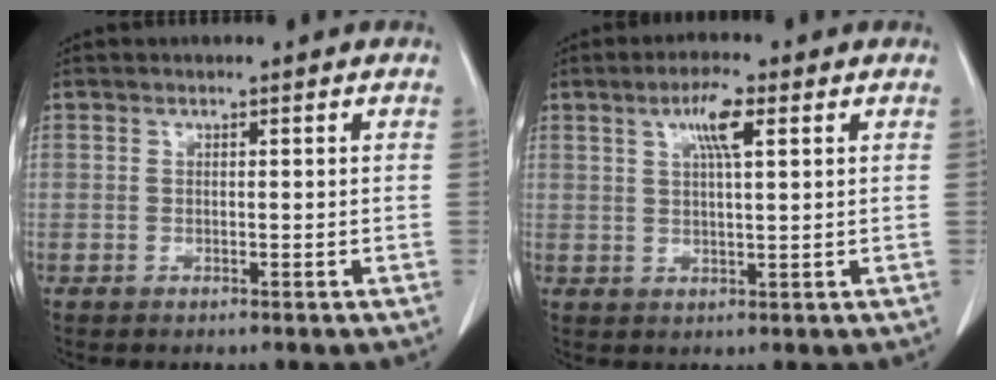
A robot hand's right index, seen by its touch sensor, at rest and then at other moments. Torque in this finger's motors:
{"motor_torque": [0.38, 0.07, 0.11, 0.04]}